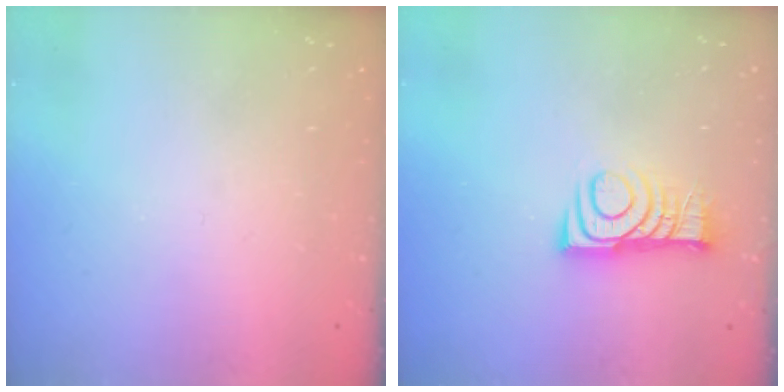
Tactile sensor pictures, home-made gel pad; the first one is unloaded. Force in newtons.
{"total": 8.7, "press": 8.7, "slide": 0.8}